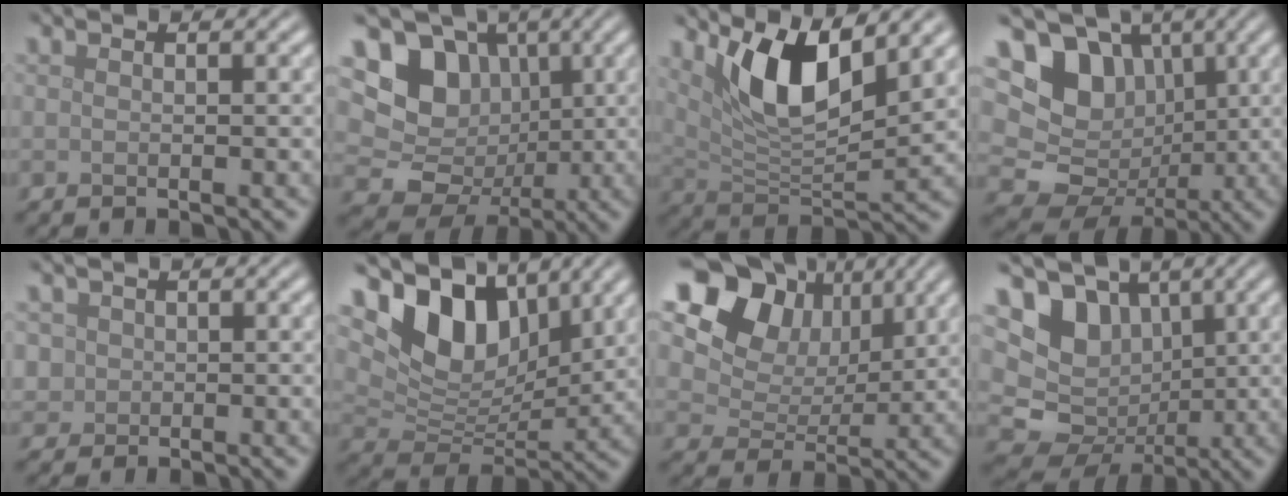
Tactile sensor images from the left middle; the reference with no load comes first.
{"total": 12.8, "force": [2.3, 11.5, 5.1], "torque": [-0.115, 0.029, 0.025]}
{"total": 7.5, "force": [3.8, 2.6, 6.0], "torque": [-0.110, -0.012, 0.070]}
{"total": 14.5, "force": [3.2, 12.7, 6.0], "torque": [-0.140, 0.030, 0.042]}
{"total": 1.4, "force": [0.2, 1.3, 0.2], "torque": [0.005, -0.003, 0.008]}
{"total": 9.4, "force": [4.7, 5.5, 6.0], "torque": [-0.106, -0.003, 0.080]}
{"total": 12.3, "force": [6.2, 8.6, 6.3], "torque": [-0.126, 0.037, 0.098]}
{"total": 10.8, "force": [2.5, 9.3, 4.9], "torque": [-0.103, 0.012, 0.028]}